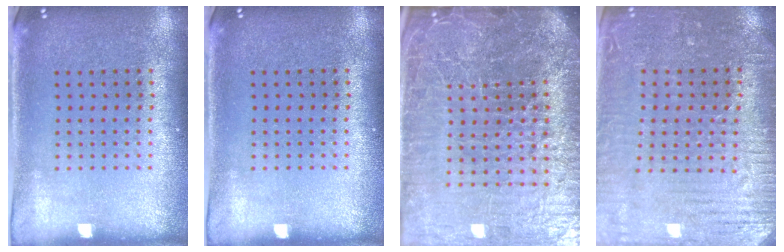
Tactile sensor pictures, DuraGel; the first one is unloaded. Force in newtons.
{"total": 0.0}
{"total": 7.5, "press": 6.5, "slide": 3.8}
{"total": 3.3, "press": 3.2, "slide": 0.9}